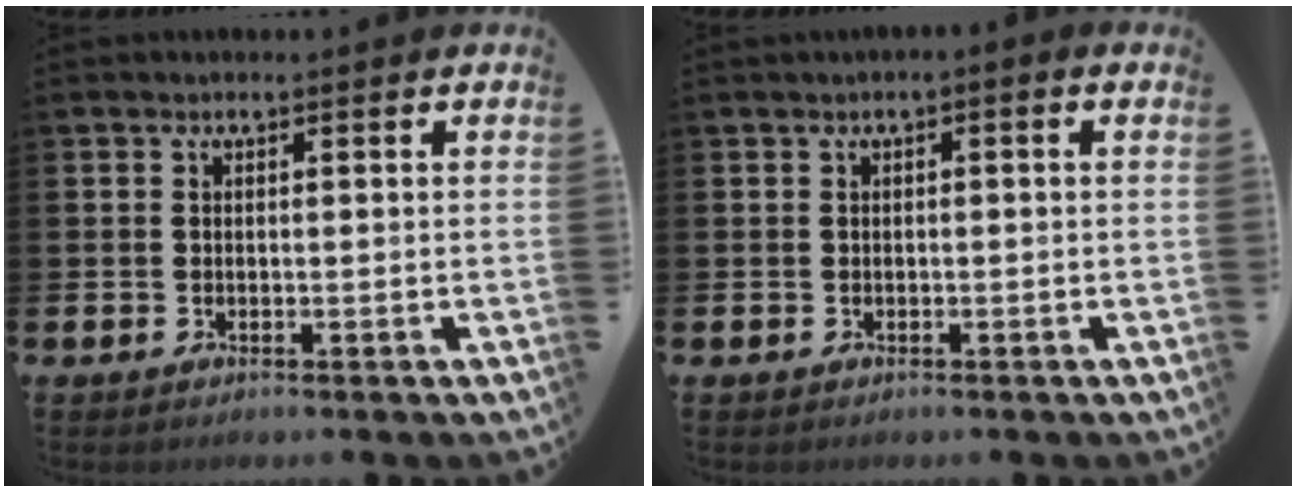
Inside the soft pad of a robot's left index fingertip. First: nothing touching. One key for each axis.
{"total": 0.6, "fx": -0.4, "fy": 0.1, "fz": 0.4, "tx": -0.007, "ty": -0.001, "tz": -0.008}